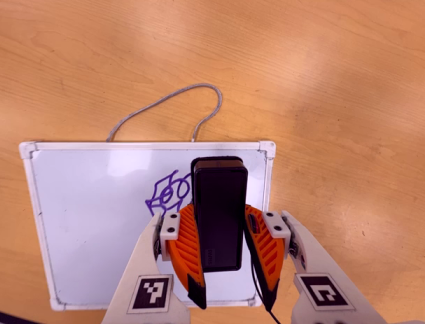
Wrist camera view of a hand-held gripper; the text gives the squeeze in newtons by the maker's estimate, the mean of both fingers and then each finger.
{"total": 5.8, "left": 5.3, "right": 6.4}